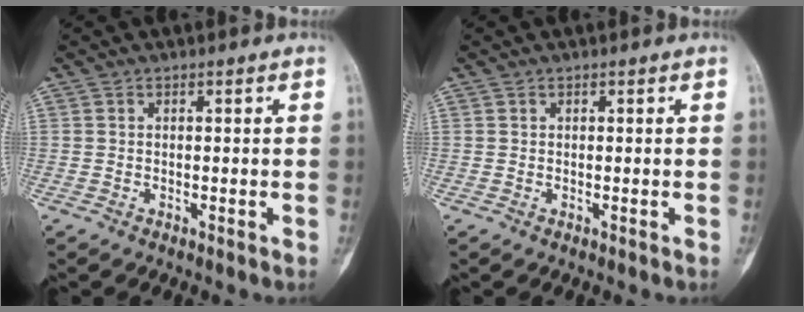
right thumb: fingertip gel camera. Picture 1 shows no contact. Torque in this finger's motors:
{"motor_torque": [0.03, 0.17, -0.08, -0.26, -0.11]}